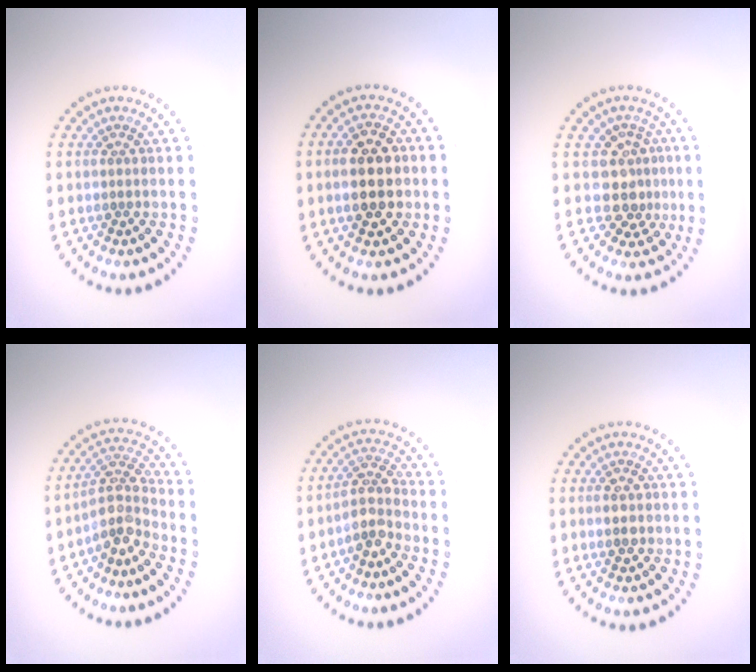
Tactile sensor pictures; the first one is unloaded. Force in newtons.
{"total": 5.0, "press": 5.0, "slide": 0.3}
{"total": 3.2, "press": 2.5, "slide": 1.9}
{"total": 3.7, "press": 2.8, "slide": 2.4}
{"total": 3.0, "press": 2.4, "slide": 1.8}
{"total": 2.1, "press": 2.1, "slide": 0.2}